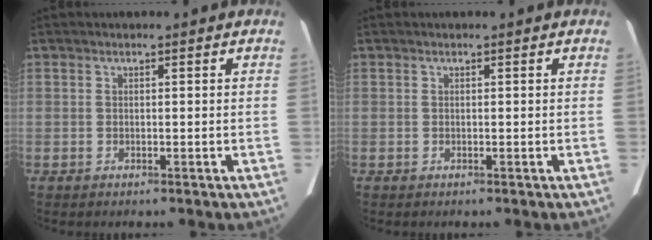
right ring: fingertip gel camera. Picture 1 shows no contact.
{"total": 0.0}